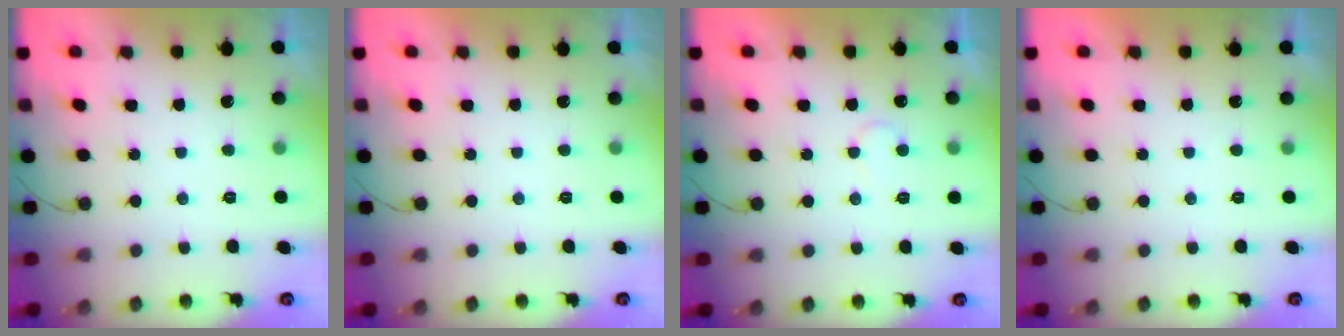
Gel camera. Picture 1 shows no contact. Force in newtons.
{"total": 1.7, "press": 1.7, "slide": 0.1}
{"total": 5.4, "press": 5.4, "slide": 0.4}
{"total": 1.7, "press": 1.7, "slide": 0.1}